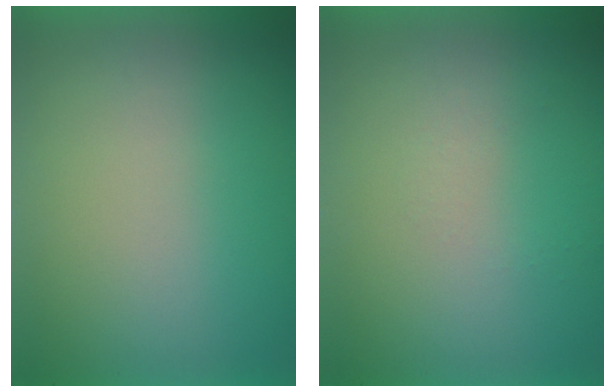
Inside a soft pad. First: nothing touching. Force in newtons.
{"total": 1.1}